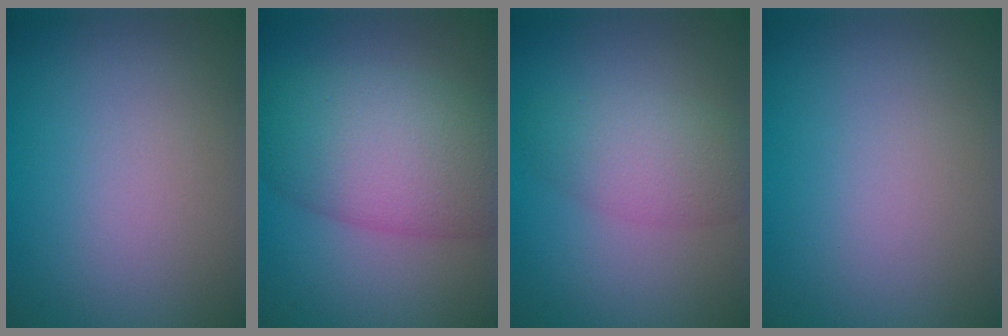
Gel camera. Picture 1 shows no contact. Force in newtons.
{"total": 9.0, "press": 9.0, "slide": 0.4}
{"total": 3.8, "press": 3.8, "slide": 0.1}
{"total": 0.0}